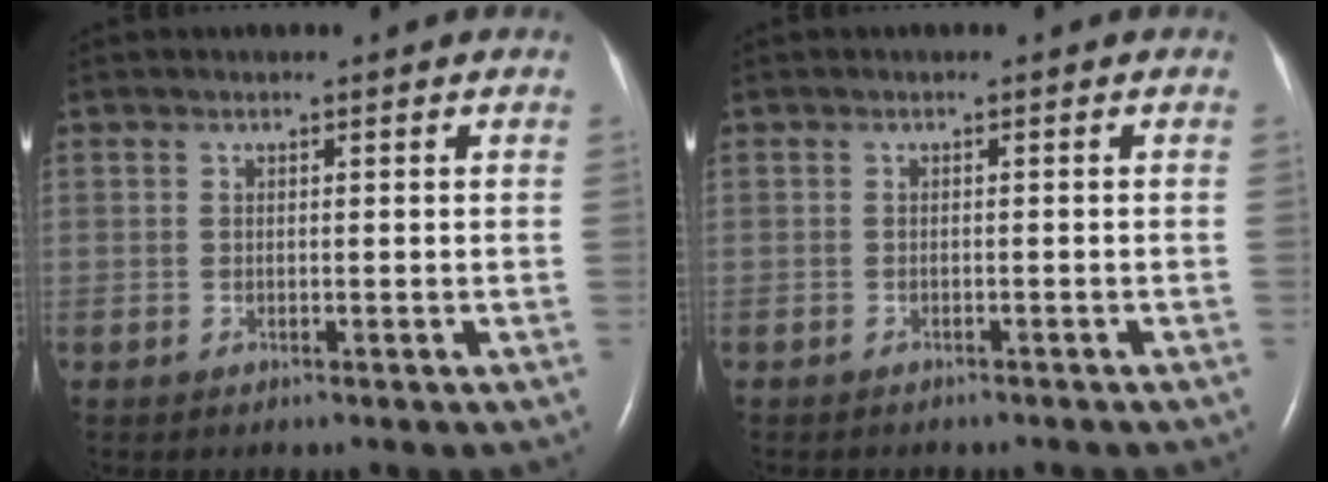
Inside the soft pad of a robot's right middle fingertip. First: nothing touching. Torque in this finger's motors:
{"motor_torque": [0.33, -0.38, 0.03, 0.04]}